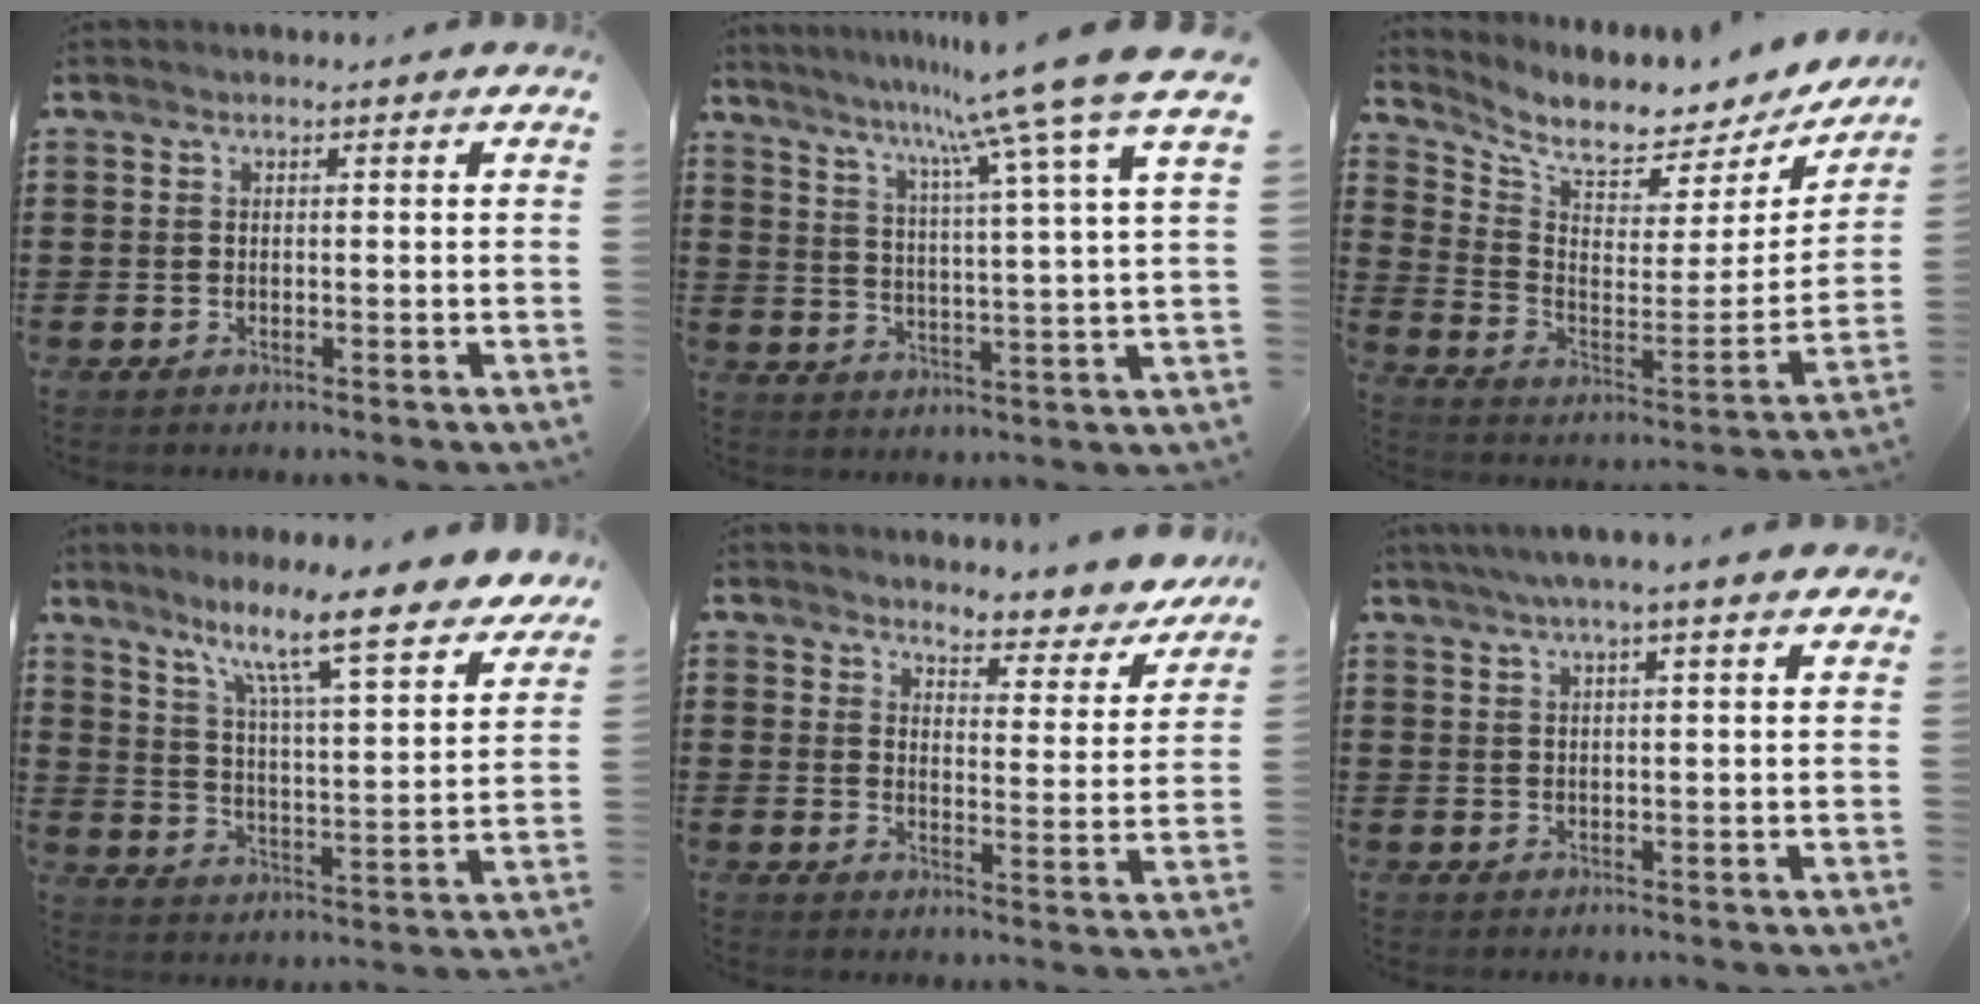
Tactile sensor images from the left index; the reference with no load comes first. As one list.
[{"total": 10.9, "force": [9.3, -1.6, 5.4], "torque": [-0.128, -0.063, 0.147]}, {"total": 6.4, "force": [5.9, 1.0, 2.2], "torque": [-0.070, -0.064, 0.096]}, {"total": 11.2, "force": [8.9, 1.0, 6.8], "torque": [-0.139, -0.061, 0.141]}, {"total": 4.6, "force": [4.5, 0.4, 0.8], "torque": [-0.025, -0.039, 0.073]}, {"total": 3.5, "force": [2.6, -0.1, 2.4], "torque": [-0.054, 0.004, 0.046]}]